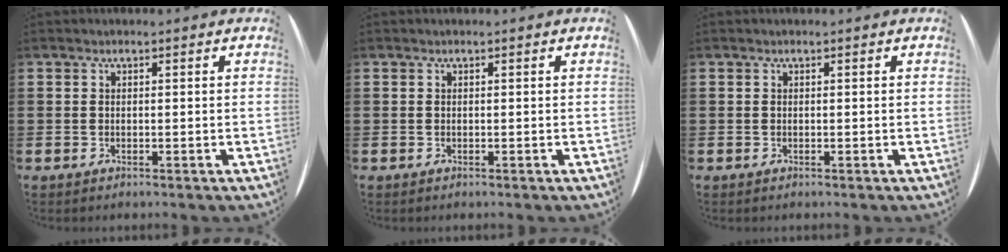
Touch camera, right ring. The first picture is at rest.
{"total": 0.0}
{"total": 0.0}